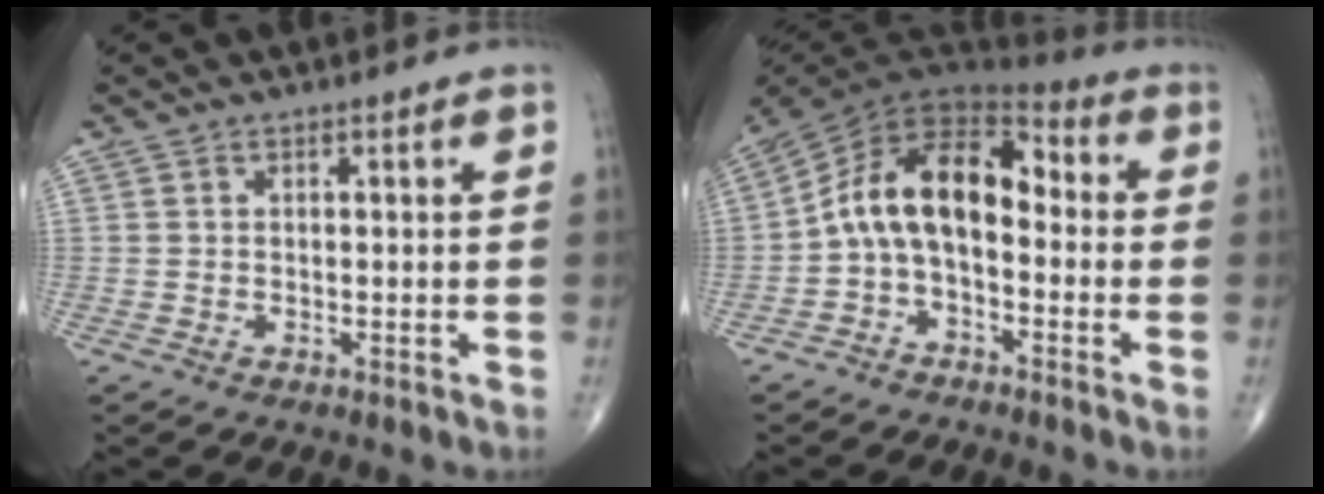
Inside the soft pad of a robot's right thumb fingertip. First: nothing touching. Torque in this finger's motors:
{"motor_torque": [0.04, 1.17, 0.67, -0.20, 0.49]}